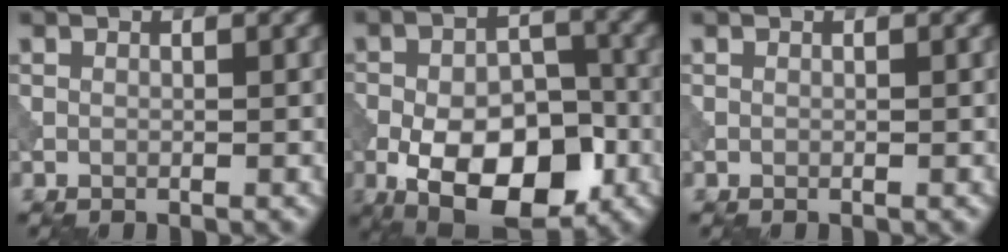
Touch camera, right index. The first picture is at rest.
{"total": 12.6, "force": [-5.3, 6.6, 9.4], "torque": [-0.135, -0.010, -0.085]}
{"total": 0.0}